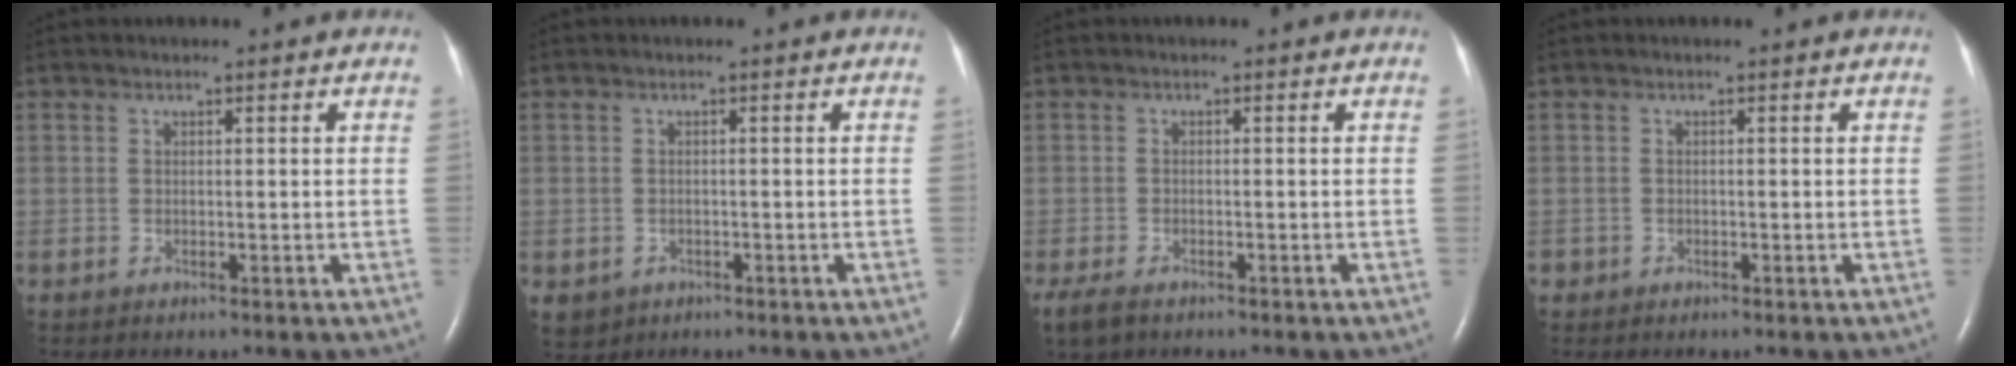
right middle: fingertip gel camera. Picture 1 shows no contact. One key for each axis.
{"total": 3.0, "fx": -1.4, "fy": 2.5, "fz": 0.6, "tx": -0.007, "ty": 0.002, "tz": -0.016}
{"total": 5.0, "fx": -3.6, "fy": 2.3, "fz": 2.6, "tx": -0.056, "ty": -0.012, "tz": -0.059}
{"total": 0.7, "fx": -0.4, "fy": 0.5, "fz": 0.0, "tx": -0.006, "ty": 0.003, "tz": -0.008}